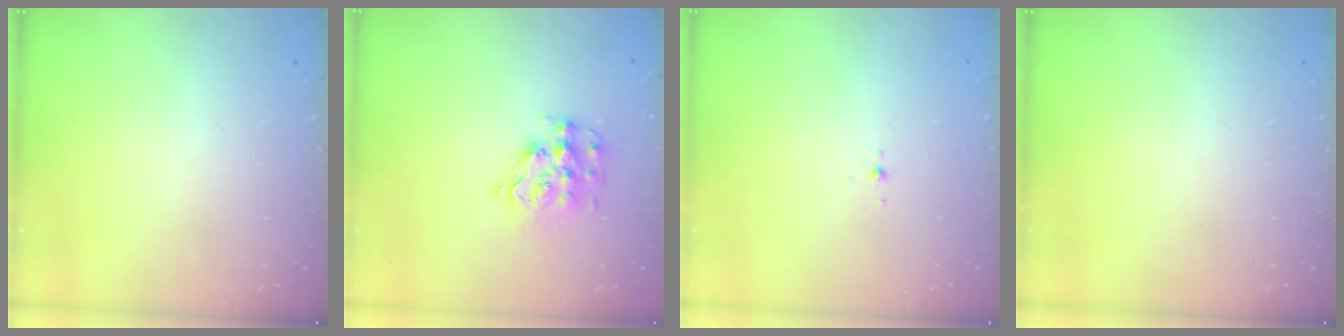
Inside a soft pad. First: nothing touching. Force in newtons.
{"total": 12.9, "press": 12.9, "slide": 1.0}
{"total": 2.8, "press": 2.8, "slide": 0.7}
{"total": 0.0}